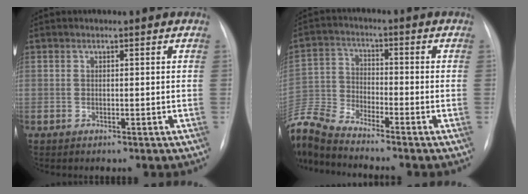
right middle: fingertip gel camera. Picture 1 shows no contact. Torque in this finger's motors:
{"motor_torque": [-0.78, -1.36, 0.33, 0.21]}